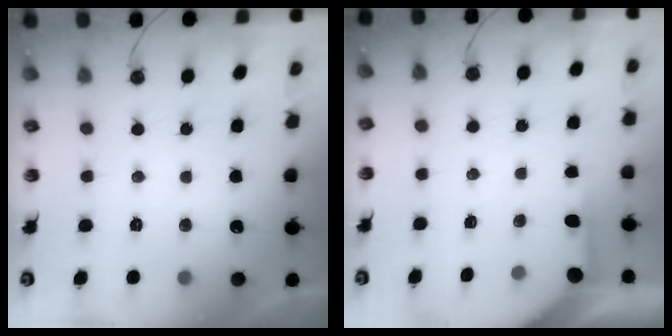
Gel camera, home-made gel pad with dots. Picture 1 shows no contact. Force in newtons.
{"total": 3.4, "press": 3.3, "slide": 0.4}